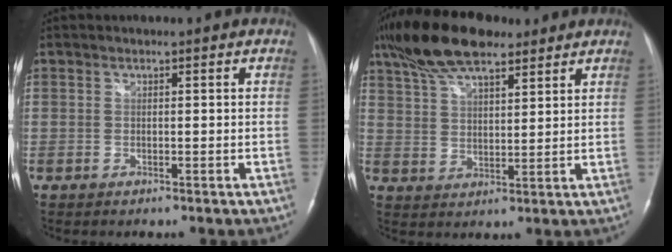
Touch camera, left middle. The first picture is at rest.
{"total": 13.0, "force": [9.7, 4.1, 7.6], "torque": [-0.156, 0.026, 0.176]}